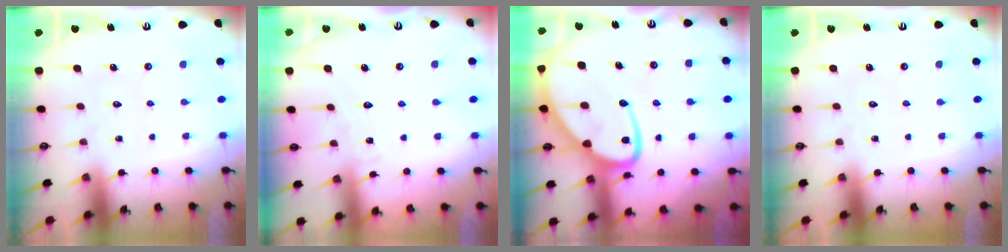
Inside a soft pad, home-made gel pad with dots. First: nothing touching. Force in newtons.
{"total": 5.0, "press": 5.0, "slide": 0.2}
{"total": 17.5, "press": 17.4, "slide": 1.4}
{"total": 0.0}